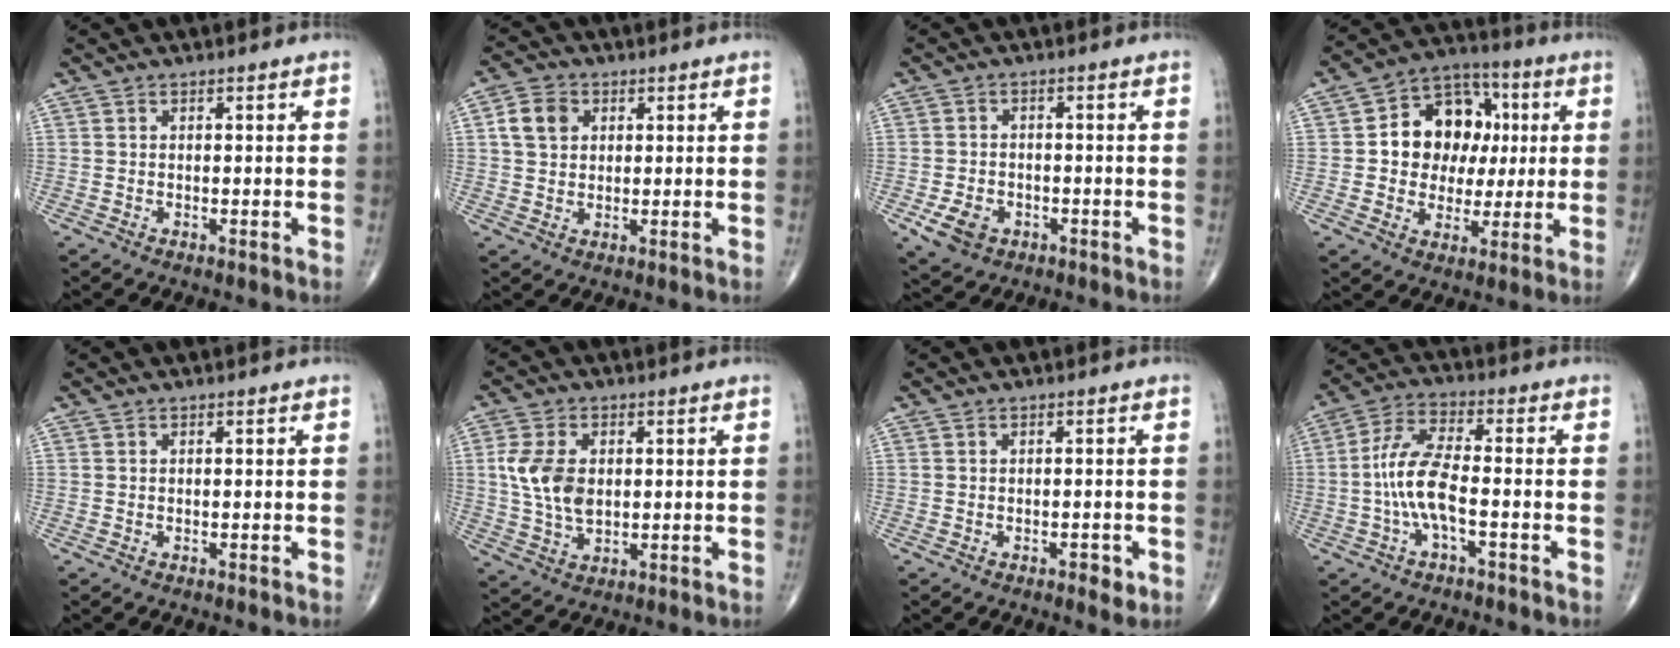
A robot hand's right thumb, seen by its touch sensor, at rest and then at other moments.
{"total": 5.7, "force": [1.6, 4.5, 3.1], "torque": [-0.046, 0.003, 0.026]}
{"total": 5.7, "force": [-2.4, 4.2, 3.0], "torque": [-0.052, 0.007, -0.035]}
{"total": 15.1, "force": [2.1, 12.0, 9.0], "torque": [-0.088, 0.020, 0.031]}
{"total": 0.0}
{"total": 9.4, "force": [1.2, 6.0, 7.2], "torque": [-0.142, -0.003, 0.028]}
{"total": 2.1, "force": [-0.9, 1.0, 1.6], "torque": [-0.016, 0.001, -0.012]}
{"total": 10.2, "force": [-2.0, 3.5, 9.4], "torque": [-0.210, 0.034, -0.042]}